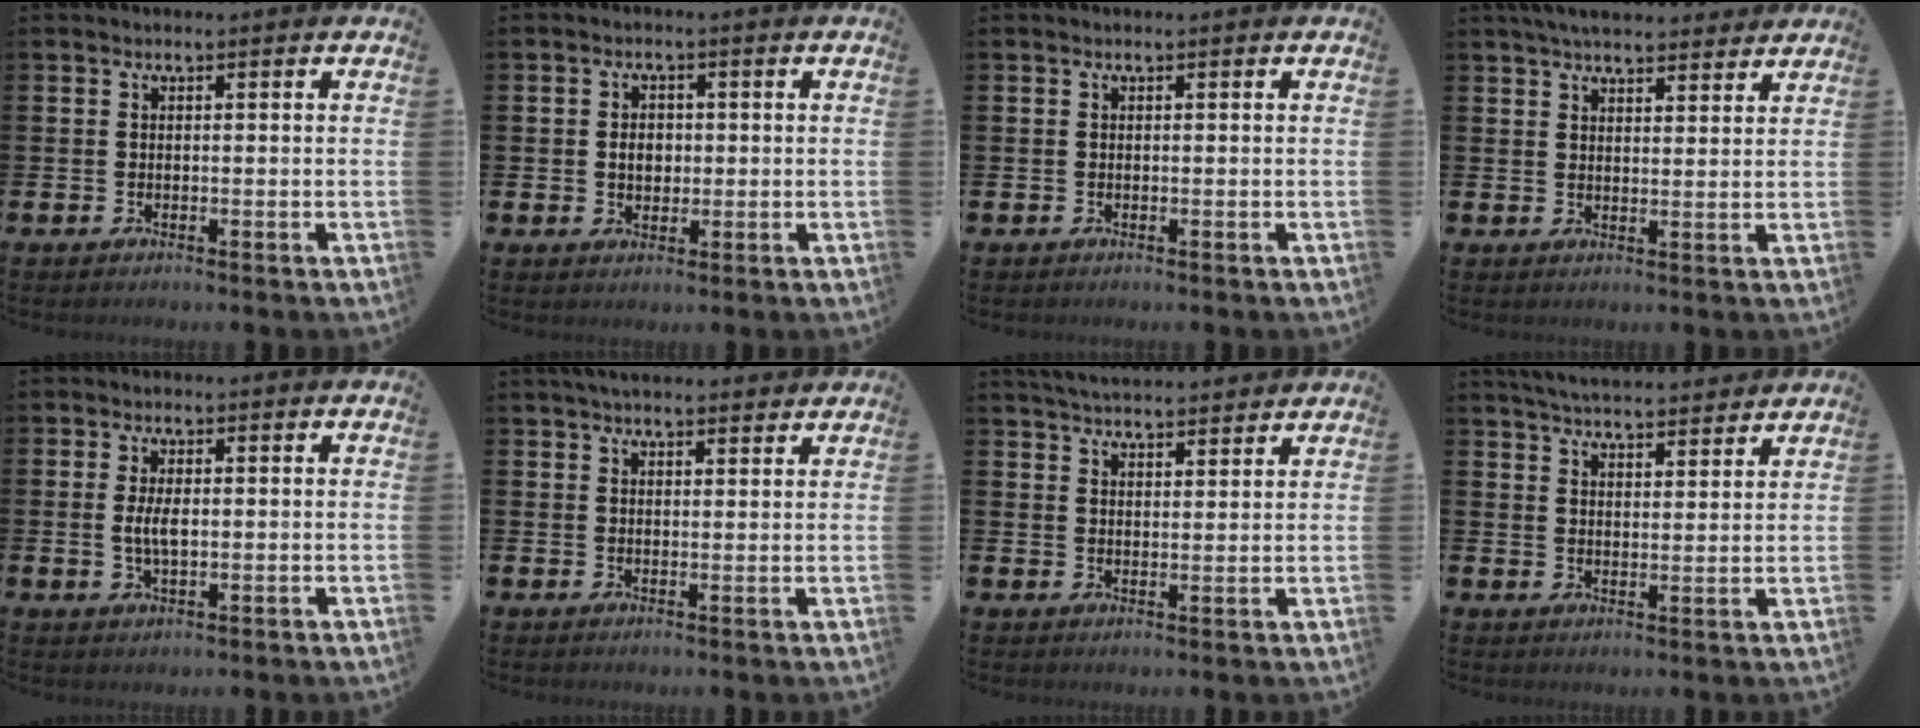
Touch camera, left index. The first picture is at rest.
{"total": 2.8, "force": [0.1, 2.2, 1.8], "torque": [-0.020, 0.002, -0.004]}
{"total": 0.0}
{"total": 4.7, "force": [4.5, 0.9, 1.1], "torque": [-0.030, -0.012, 0.084]}
{"total": 3.5, "force": [0.1, 1.5, 3.1], "torque": [-0.066, 0.001, -0.002]}
{"total": 3.4, "force": [3.2, 0.7, 0.9], "torque": [-0.022, -0.006, 0.059]}
{"total": 4.4, "force": [4.3, 0.3, 0.3], "torque": [-0.016, -0.023, 0.078]}
{"total": 5.1, "force": [5.0, 0.4, 0.6], "torque": [-0.024, -0.031, 0.089]}